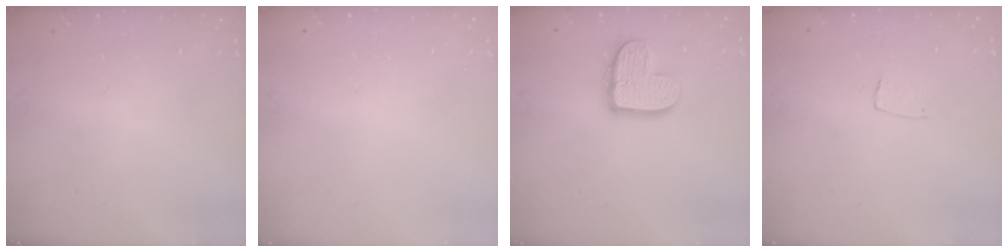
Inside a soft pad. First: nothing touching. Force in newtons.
{"total": 0.0}
{"total": 12.6, "press": 12.6, "slide": 0.9}
{"total": 4.3, "press": 4.3, "slide": 0.2}